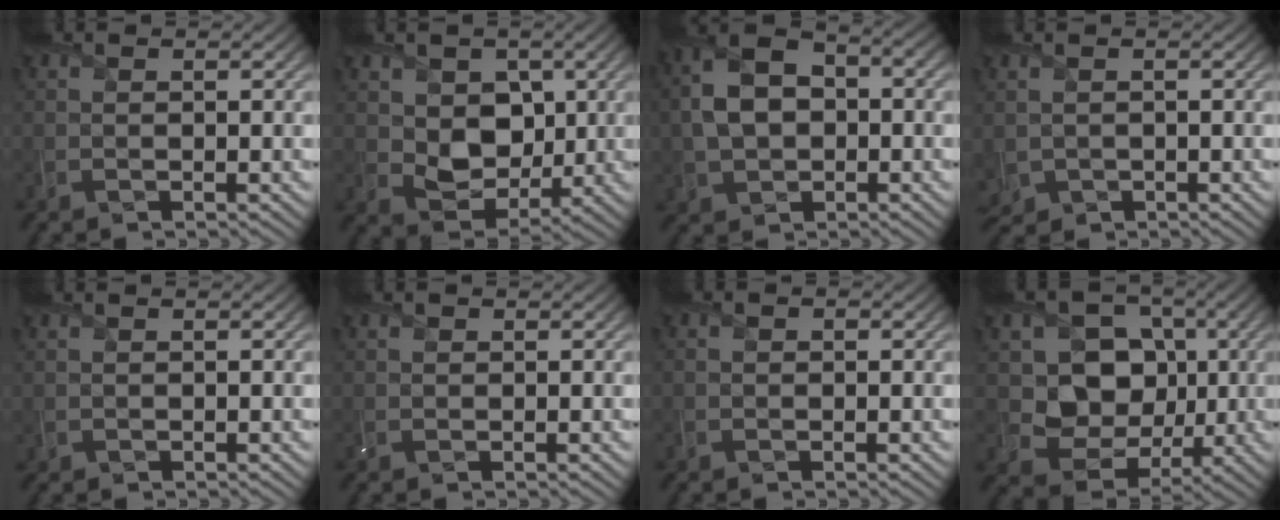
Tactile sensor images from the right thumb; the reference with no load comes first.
{"total": 6.1, "force": [0.9, 4.7, 3.7], "torque": [-0.086, -0.014, 0.013]}
{"total": 9.1, "force": [-0.2, 5.9, 6.9], "torque": [-0.161, 0.008, -0.011]}
{"total": 2.6, "force": [-0.4, 2.2, 1.4], "torque": [-0.052, -0.012, -0.010]}
{"total": 0.0}
{"total": 0.0}
{"total": 0.7, "force": [-0.3, 0.5, 0.4], "torque": [-0.007, -0.003, -0.004]}
{"total": 10.5, "force": [1.0, 9.1, 5.2], "torque": [-0.121, 0.000, 0.005]}